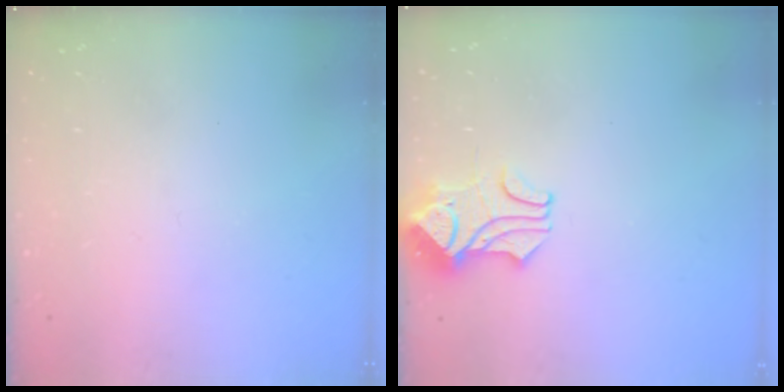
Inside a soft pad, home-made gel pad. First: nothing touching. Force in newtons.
{"total": 1.6, "press": 1.3, "slide": 1.0}